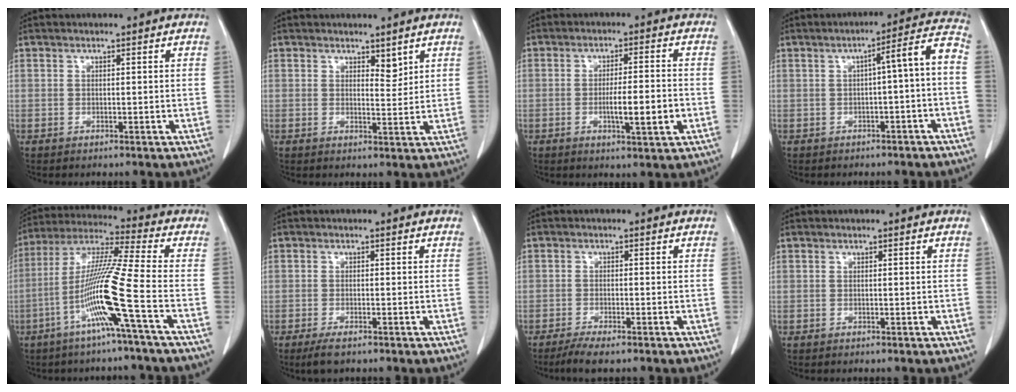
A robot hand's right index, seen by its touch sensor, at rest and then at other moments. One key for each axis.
{"total": 2.2, "fx": 1.6, "fy": 0.9, "fz": 1.2, "tx": -0.018, "ty": -0.010, "tz": 0.029}
{"total": 6.6, "fx": -1.8, "fy": 0.5, "fz": 6.4, "tx": -0.103, "ty": -0.006, "tz": -0.026}
{"total": 6.5, "fx": -1.5, "fy": 0.5, "fz": 6.3, "tx": -0.079, "ty": 0.026, "tz": -0.021}
{"total": 13.5, "fx": -5.0, "fy": -2.2, "fz": 12.3, "tx": -0.243, "ty": -0.007, "tz": -0.103}
{"total": 2.7, "fx": -1.9, "fy": 0.5, "fz": 1.9, "tx": -0.043, "ty": -0.008, "tz": -0.030}
{"total": 3.8, "fx": -2.9, "fy": 0.3, "fz": 2.4, "tx": -0.046, "ty": -0.008, "tz": -0.051}
{"total": 0.0}